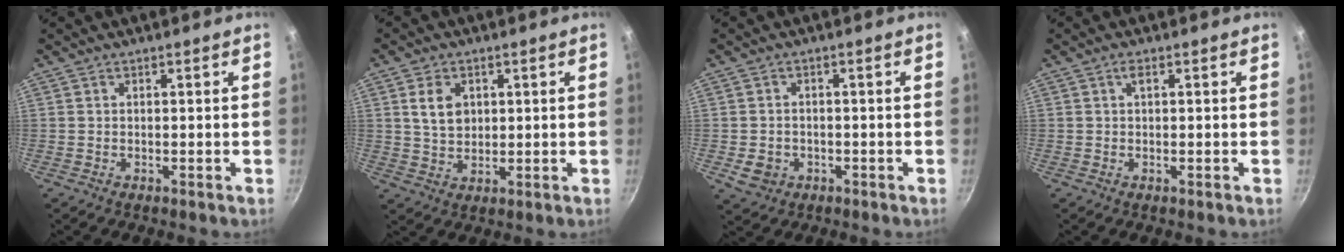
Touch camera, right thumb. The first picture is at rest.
{"total": 6.0, "force": [1.7, 4.4, 3.7], "torque": [-0.050, -0.010, 0.035]}
{"total": 4.2, "force": [-1.2, 3.5, 1.9], "torque": [-0.030, 0.012, -0.011]}
{"total": 1.2, "force": [0.3, 0.4, 1.2], "torque": [-0.025, 0.003, 0.002]}